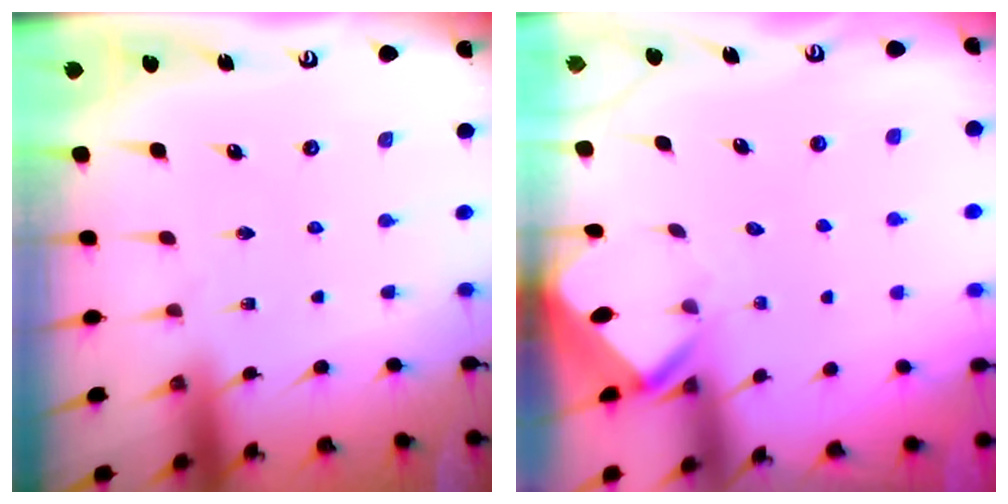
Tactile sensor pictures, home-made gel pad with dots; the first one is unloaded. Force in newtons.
{"total": 2.7, "press": 2.7, "slide": 0.2}